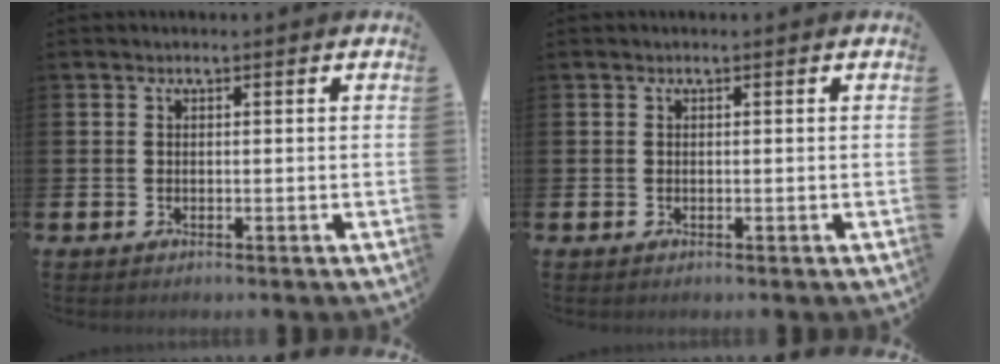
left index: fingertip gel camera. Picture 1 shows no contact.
{"total": 0.0}